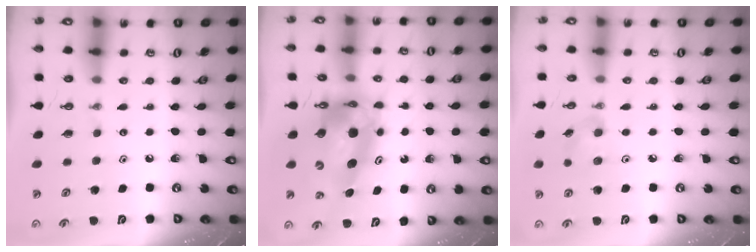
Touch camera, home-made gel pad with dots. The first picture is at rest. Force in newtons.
{"total": 13.9, "press": 13.8, "slide": 1.2}
{"total": 7.4, "press": 7.3, "slide": 1.5}